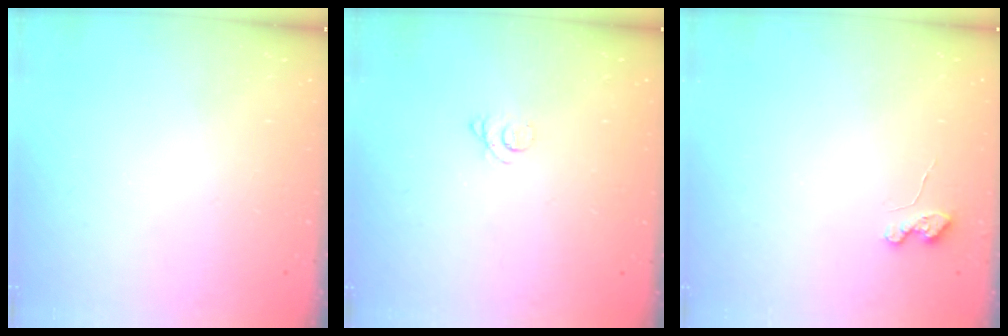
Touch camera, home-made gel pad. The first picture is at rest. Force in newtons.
{"total": 2.3, "press": 2.3, "slide": 0.3}
{"total": 3.6, "press": 3.6, "slide": 0.5}